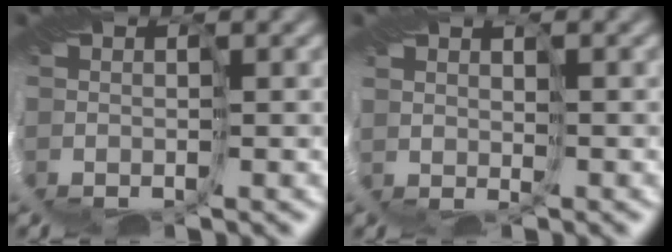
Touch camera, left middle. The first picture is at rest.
{"total": 2.3, "force": [1.6, -0.7, -1.5], "torque": [0.015, 0.006, 0.033]}